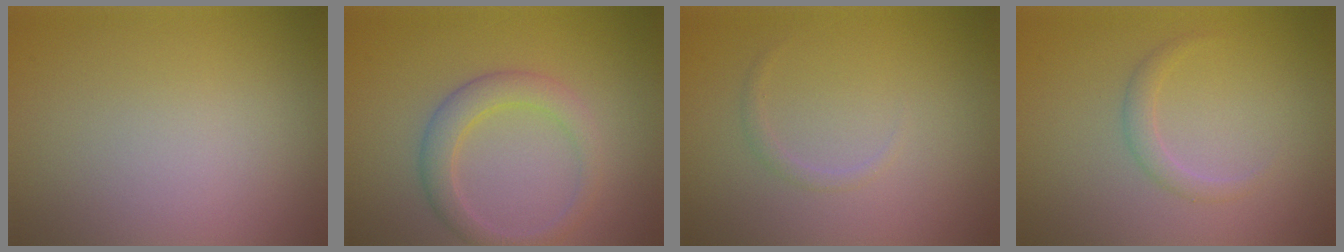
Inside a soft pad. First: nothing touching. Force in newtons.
{"total": 2.9, "press": 2.9, "slide": 0.2}
{"total": 0.7, "press": 0.7, "slide": 0.1}
{"total": 1.2, "press": 1.2, "slide": 0.0}